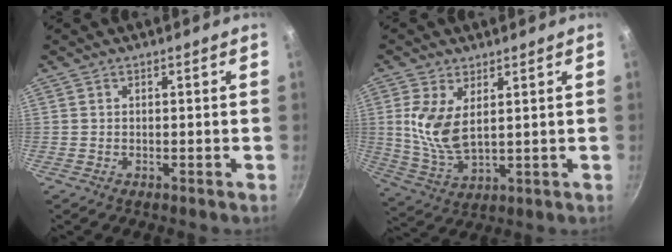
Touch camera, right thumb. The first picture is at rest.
{"total": 9.4, "force": [2.5, 4.9, 7.6], "torque": [-0.152, -0.022, 0.059]}